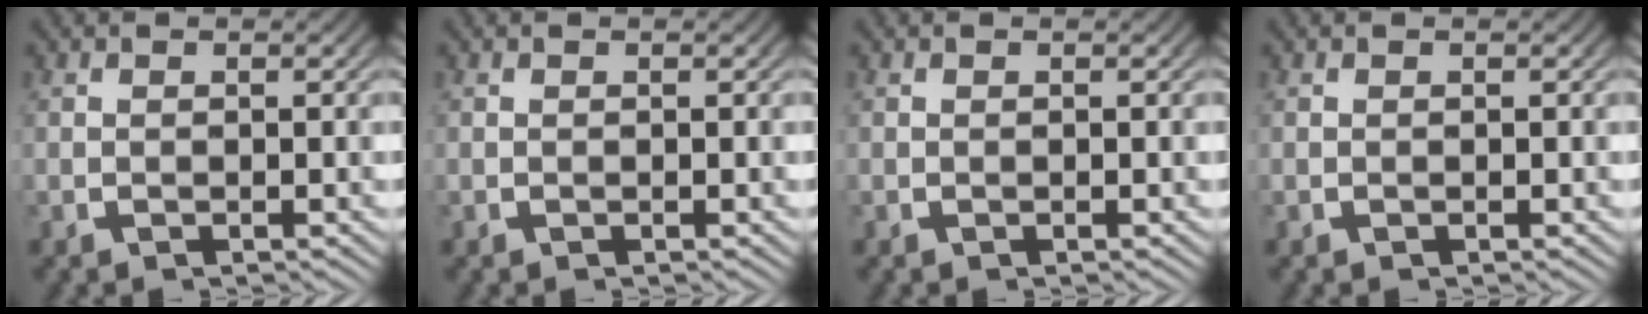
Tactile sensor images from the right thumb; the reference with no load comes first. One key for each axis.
{"total": 0.0}
{"total": 0.0}
{"total": 0.0}